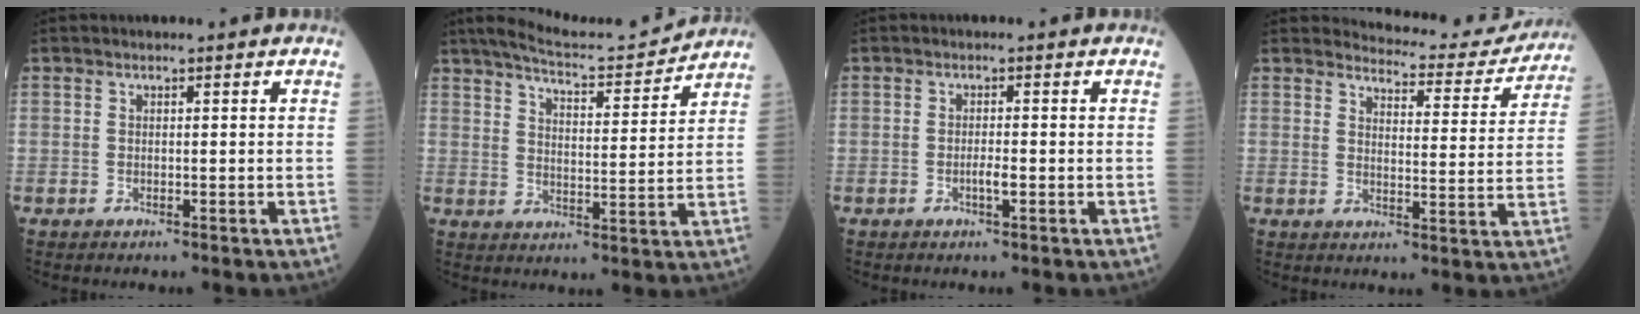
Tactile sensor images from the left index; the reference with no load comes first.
{"total": 11.7, "force": [11.1, 0.2, 3.5], "torque": [-0.061, 0.003, 0.163]}
{"total": 1.5, "force": [-0.8, 0.1, 1.3], "torque": [-0.025, -0.003, -0.015]}
{"total": 11.1, "force": [11.0, 1.7, 0.3], "torque": [0.007, -0.037, 0.119]}